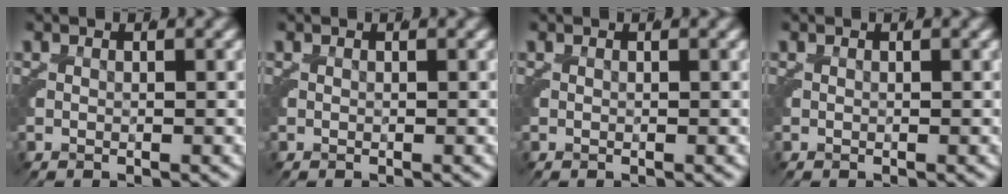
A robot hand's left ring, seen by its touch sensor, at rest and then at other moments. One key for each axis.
{"total": 0.0}
{"total": 0.0}
{"total": 0.0}